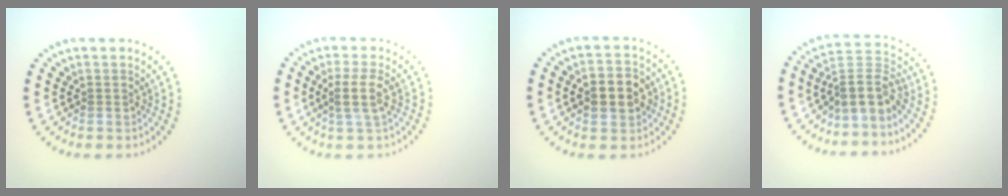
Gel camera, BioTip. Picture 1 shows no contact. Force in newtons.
{"total": 2.4, "press": 2.0, "slide": 1.4}
{"total": 4.5, "press": 4.5, "slide": 0.2}
{"total": 4.0, "press": 3.1, "slide": 2.5}